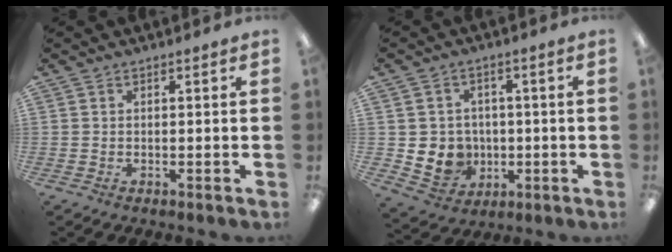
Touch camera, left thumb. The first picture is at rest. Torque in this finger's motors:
{"motor_torque": [-0.22, 0.25, 0.34, -0.33, 0.00]}